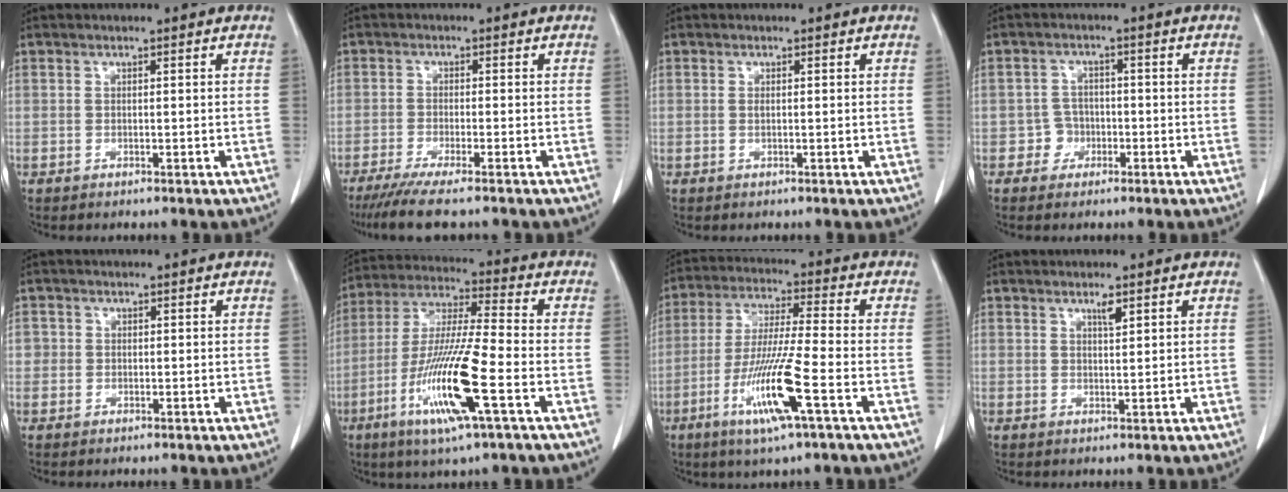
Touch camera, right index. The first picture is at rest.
{"total": 7.1, "force": [-5.7, -0.1, 4.2], "torque": [-0.063, -0.017, -0.092]}
{"total": 0.5, "force": [0.0, 0.1, 0.5], "torque": [-0.013, -0.002, 0.002]}
{"total": 2.9, "force": [-1.2, 2.7, 0.1], "torque": [0.007, 0.013, -0.024]}
{"total": 1.4, "force": [0.1, 1.4, 0.2], "torque": [0.009, 0.005, -0.002]}
{"total": 15.6, "force": [-5.7, 0.5, 14.5], "torque": [-0.295, -0.020, -0.110]}
{"total": 12.4, "force": [-5.0, -0.2, 11.4], "torque": [-0.227, -0.022, -0.096]}
{"total": 1.7, "force": [1.1, 0.2, 1.3], "torque": [-0.026, -0.003, 0.020]}